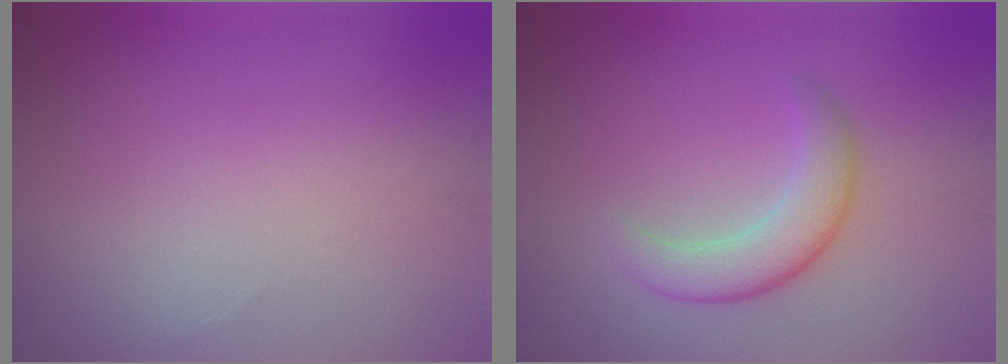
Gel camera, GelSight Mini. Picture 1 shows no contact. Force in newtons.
{"total": 3.6, "press": 3.6, "slide": 0.2}